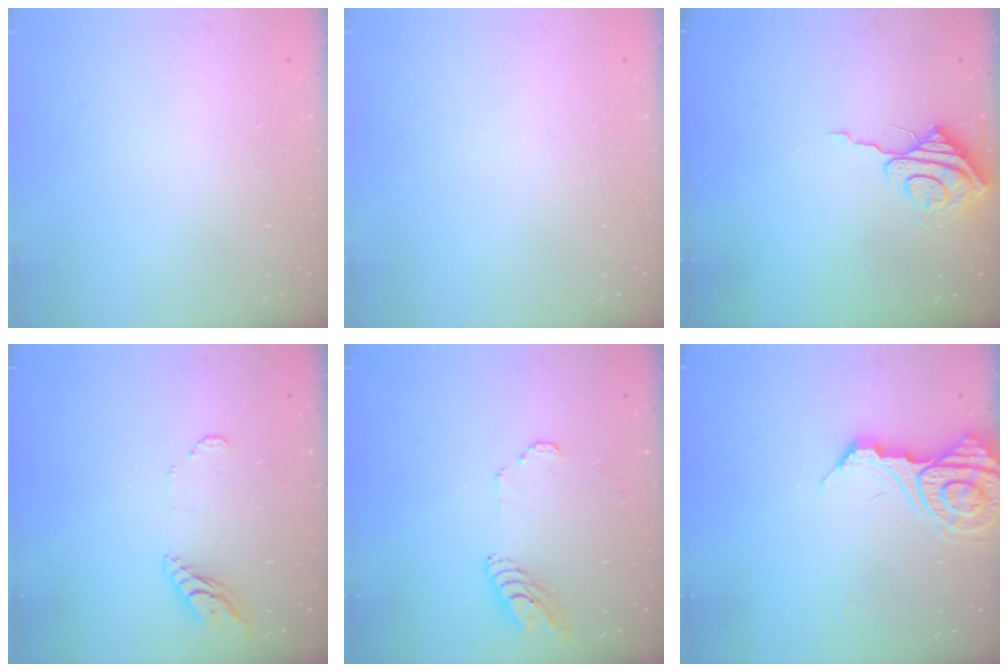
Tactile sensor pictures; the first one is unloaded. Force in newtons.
{"total": 0.0}
{"total": 8.6, "press": 8.5, "slide": 0.5}
{"total": 7.9, "press": 7.8, "slide": 0.5}
{"total": 8.8, "press": 8.8, "slide": 0.9}
{"total": 12.2, "press": 12.1, "slide": 1.3}